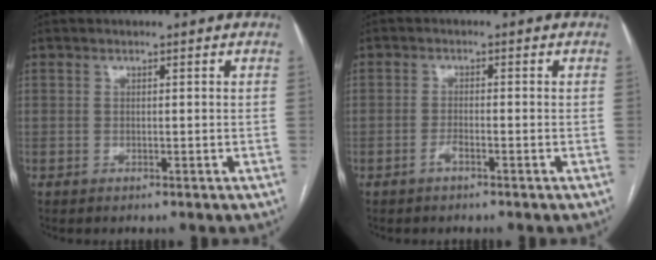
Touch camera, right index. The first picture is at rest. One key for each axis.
{"total": 1.5, "fx": -0.9, "fy": 0.1, "fz": 1.1, "tx": -0.021, "ty": 0.001, "tz": -0.018}